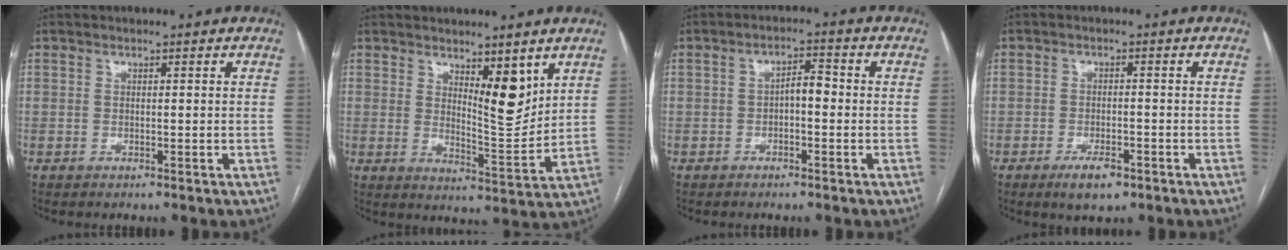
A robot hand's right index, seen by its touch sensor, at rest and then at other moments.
{"total": 6.9, "force": [3.9, 1.8, 5.4], "torque": [-0.089, -0.017, 0.070]}
{"total": 3.2, "force": [-0.5, 1.2, 2.9], "torque": [-0.043, 0.015, -0.009]}
{"total": 4.2, "force": [-2.6, 1.7, 2.8], "torque": [-0.050, -0.001, -0.039]}